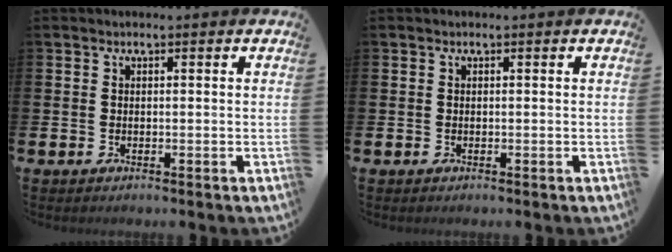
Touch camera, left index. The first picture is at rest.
{"total": 0.0}